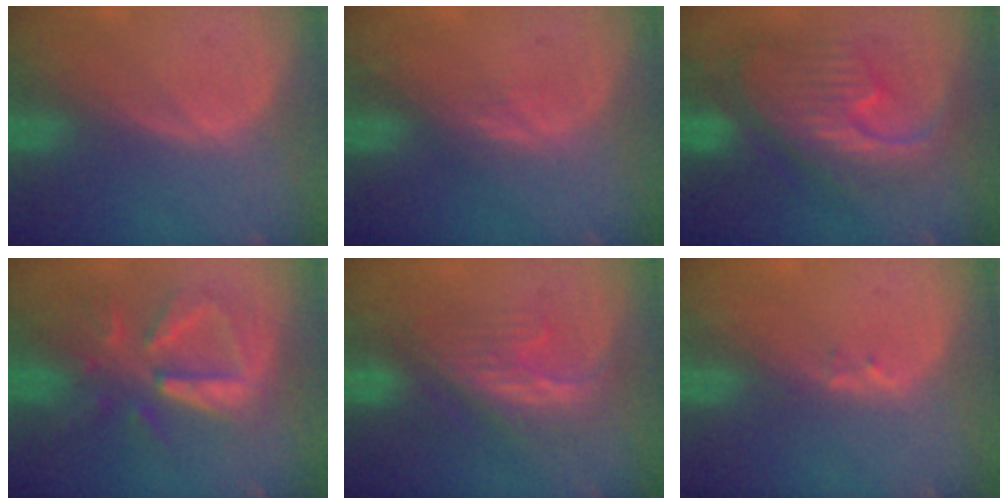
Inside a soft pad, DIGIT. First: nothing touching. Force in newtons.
{"total": 0.9, "press": 0.9, "slide": 0.4}
{"total": 10.7, "press": 10.7, "slide": 0.9}
{"total": 9.0, "press": 8.6, "slide": 2.4}
{"total": 8.4, "press": 7.2, "slide": 4.2}
{"total": 1.0, "press": 0.9, "slide": 0.5}